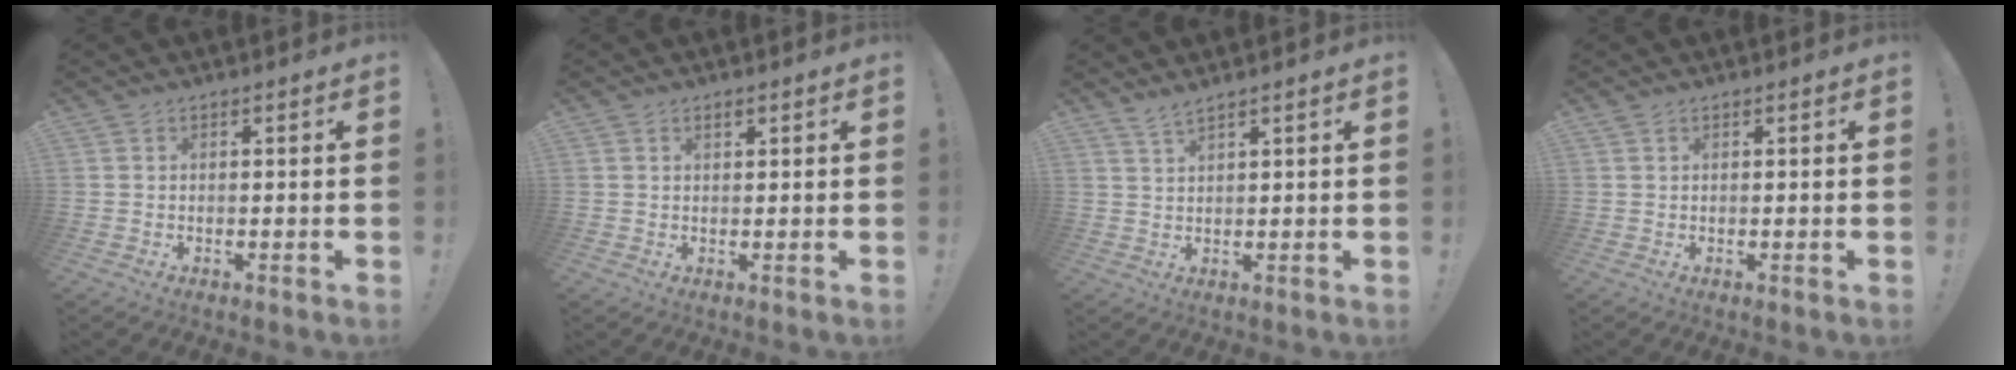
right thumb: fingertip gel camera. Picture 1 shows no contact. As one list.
[{"total": 1.1, "force": [0.7, 0.5, 0.6], "torque": [-0.009, -0.002, 0.013]}, {"total": 2.8, "force": [2.4, 0.0, 1.3], "torque": [-0.038, -0.009, 0.046]}, {"total": 0.5, "force": [0.5, 0.2, 0.2], "torque": [-0.003, 0.000, 0.009]}]